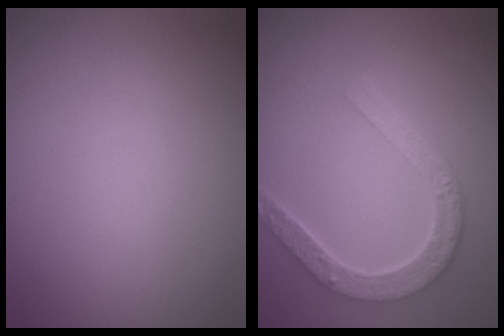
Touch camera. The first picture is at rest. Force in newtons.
{"total": 4.9, "press": 3.9, "slide": 3.0}